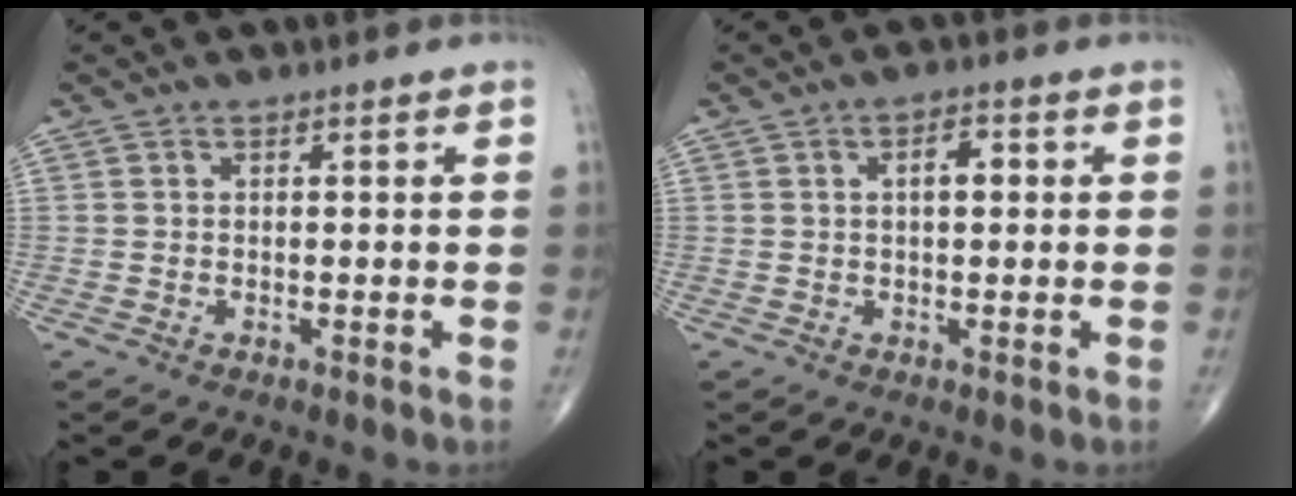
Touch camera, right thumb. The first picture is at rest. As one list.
[{"total": 3.3, "force": [0.6, 1.6, 2.8], "torque": [-0.038, 0.008, 0.005]}]